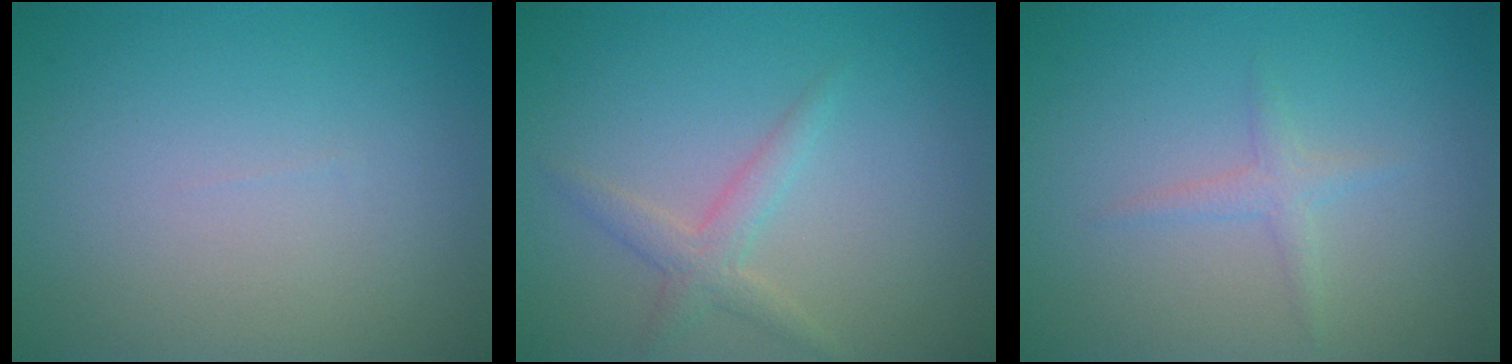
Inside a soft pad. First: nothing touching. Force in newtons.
{"total": 2.0, "press": 2.0, "slide": 0.0}
{"total": 1.3, "press": 1.3, "slide": 0.0}